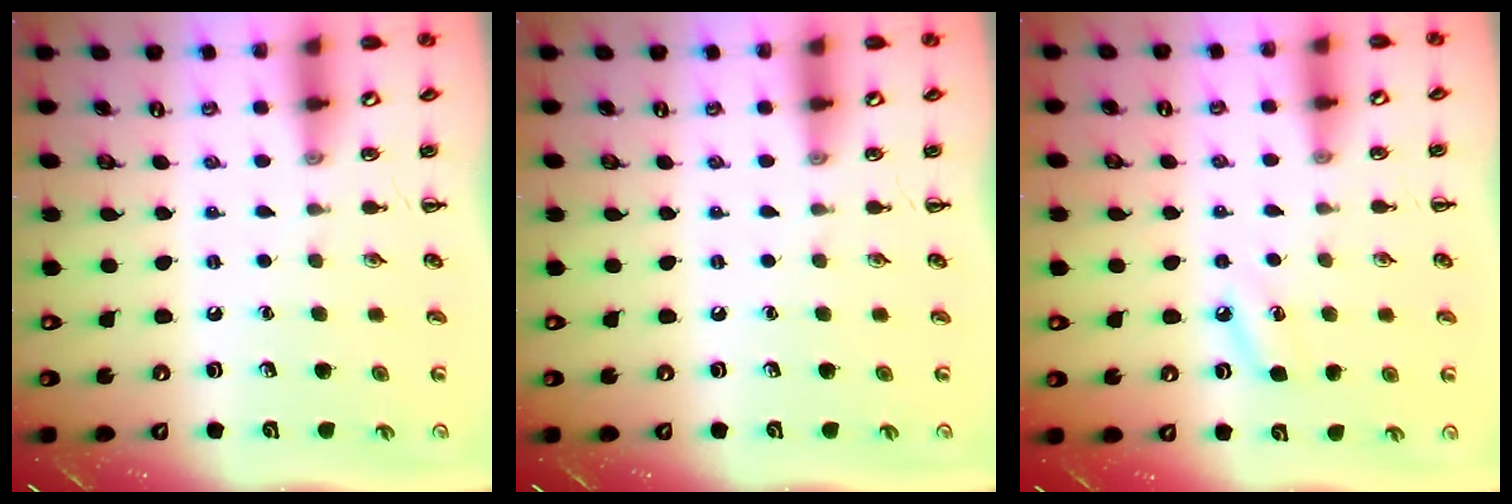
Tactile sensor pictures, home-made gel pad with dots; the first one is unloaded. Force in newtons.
{"total": 0.0}
{"total": 4.5, "press": 4.3, "slide": 1.4}